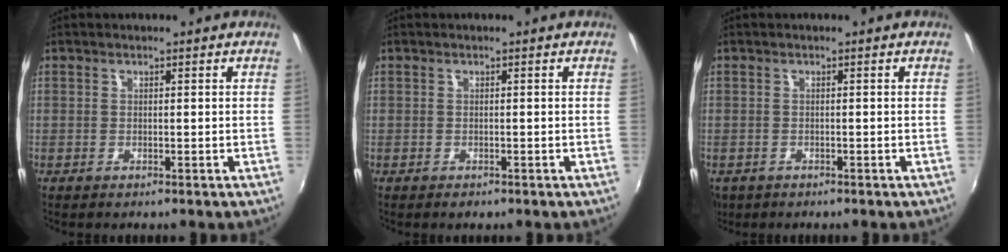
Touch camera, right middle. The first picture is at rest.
{"total": 0.8, "force": [-0.6, 0.5, 0.2], "torque": [-0.005, -0.004, -0.011]}
{"total": 3.9, "force": [-2.0, 2.8, 1.7], "torque": [-0.039, -0.012, -0.028]}